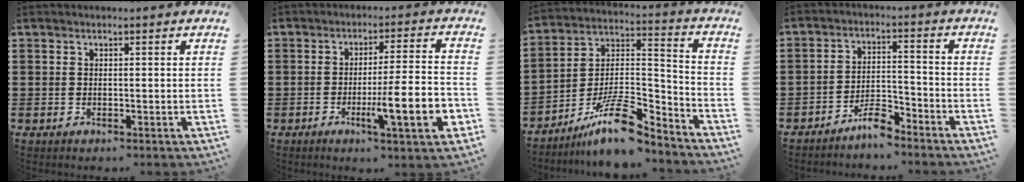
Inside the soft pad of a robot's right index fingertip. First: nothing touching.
{"total": 10.6, "force": [-3.7, 1.3, 9.9], "torque": [-0.150, -0.005, -0.062]}
{"total": 12.6, "force": [-9.1, 4.1, 7.7], "torque": [-0.140, 0.030, -0.168]}
{"total": 5.2, "force": [-4.5, 1.3, 2.2], "torque": [-0.045, 0.013, -0.088]}